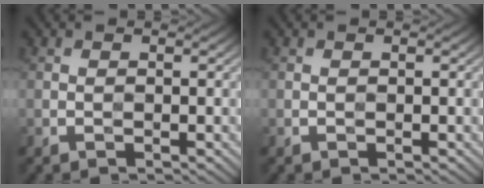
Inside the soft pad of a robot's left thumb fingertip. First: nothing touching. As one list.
[{"total": 0.0}]